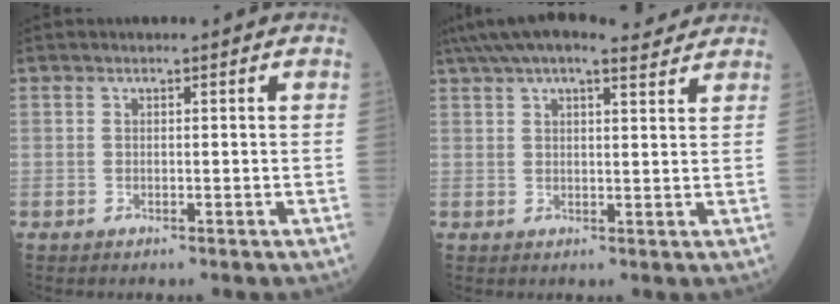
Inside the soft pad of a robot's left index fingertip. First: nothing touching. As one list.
[{"total": 12.2, "force": [10.4, 2.7, 5.8], "torque": [-0.109, 0.045, 0.152]}]